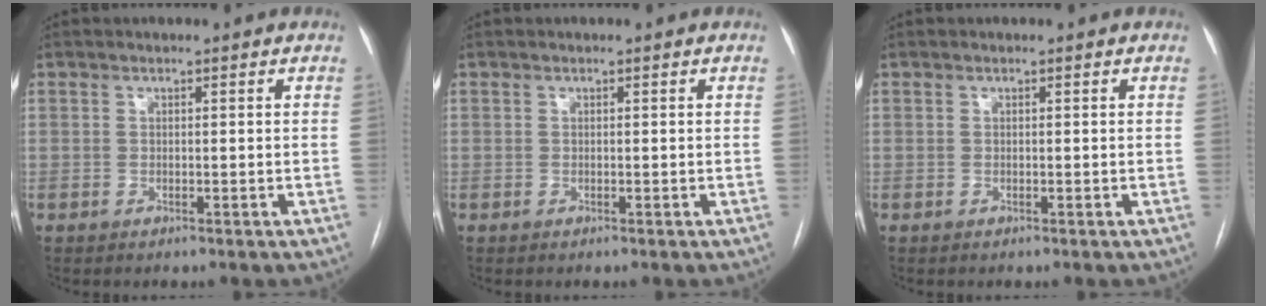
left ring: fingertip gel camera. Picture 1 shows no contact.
{"total": 0.0}
{"total": 0.0}